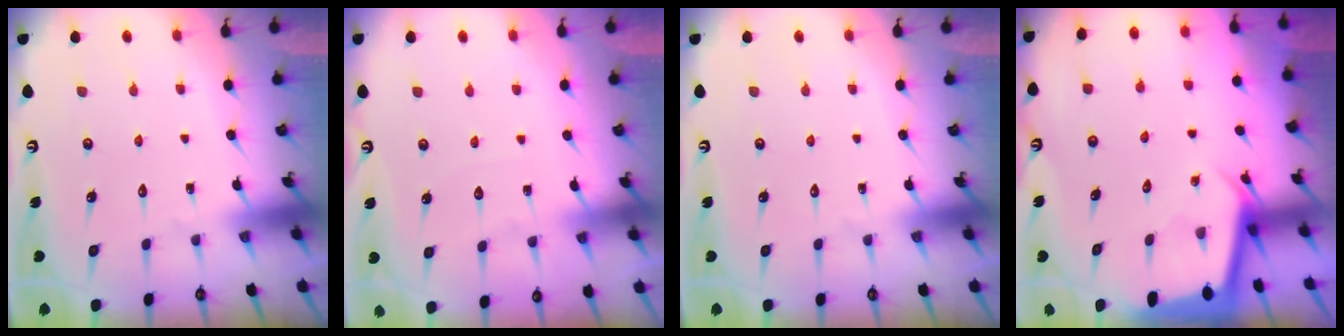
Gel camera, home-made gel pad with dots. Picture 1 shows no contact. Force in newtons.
{"total": 3.2, "press": 3.1, "slide": 0.4}
{"total": 0.0}
{"total": 2.3, "press": 2.3, "slide": 0.1}